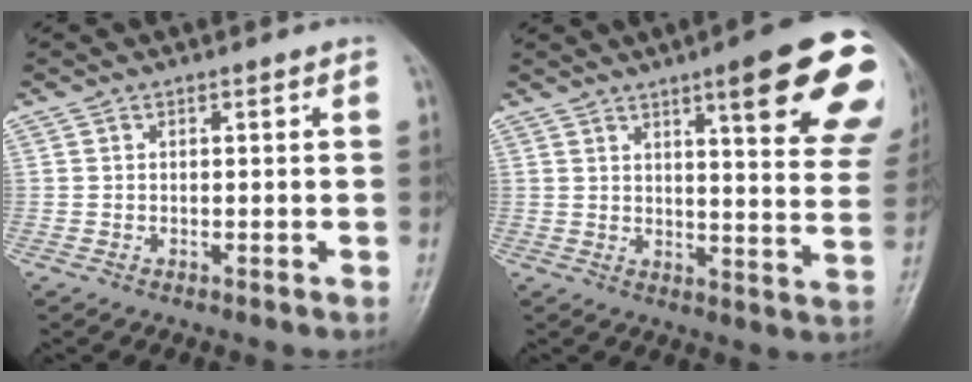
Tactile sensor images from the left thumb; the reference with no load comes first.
{"total": 20.7, "force": [11.2, 4.1, 16.9], "torque": [-0.188, -0.040, 0.133]}